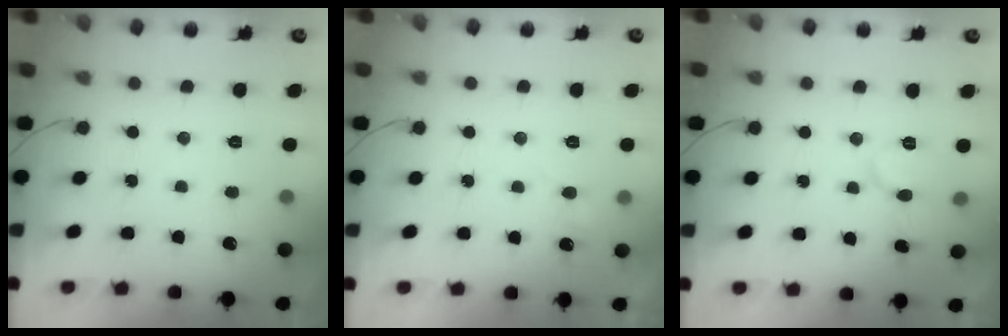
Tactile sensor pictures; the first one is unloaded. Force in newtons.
{"total": 5.8, "press": 5.8, "slide": 0.4}
{"total": 7.1, "press": 7.1, "slide": 0.8}